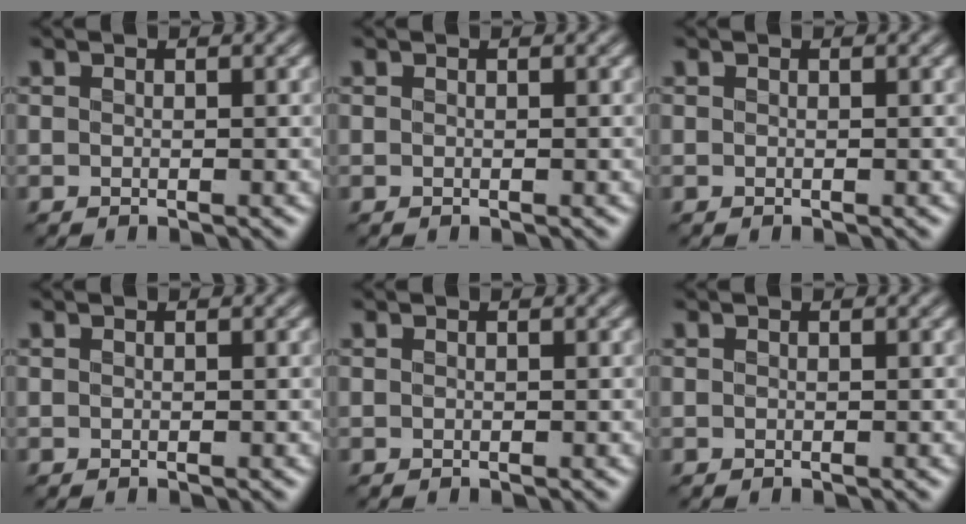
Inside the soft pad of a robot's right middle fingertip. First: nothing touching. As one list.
[{"total": 0.0}, {"total": 0.0}, {"total": 0.0}, {"total": 0.0}, {"total": 0.0}]